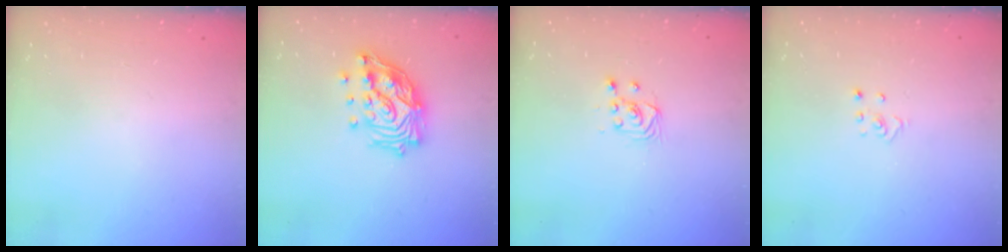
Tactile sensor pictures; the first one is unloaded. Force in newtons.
{"total": 16.8, "press": 16.7, "slide": 1.9}
{"total": 2.9, "press": 2.6, "slide": 1.3}
{"total": 2.3, "press": 2.3, "slide": 0.2}